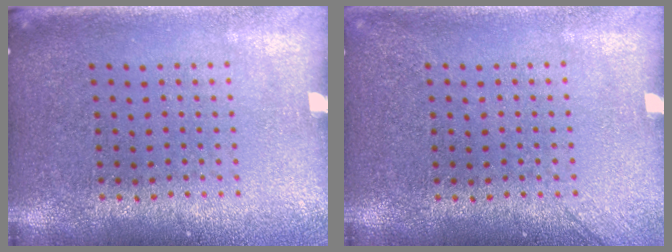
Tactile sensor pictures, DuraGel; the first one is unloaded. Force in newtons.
{"total": 1.2, "press": 1.2, "slide": 0.2}